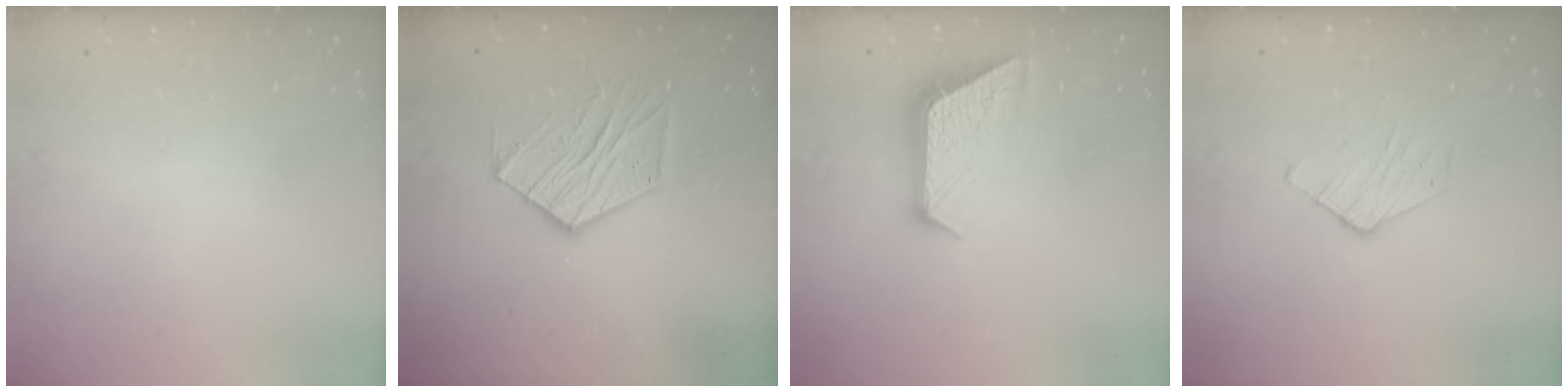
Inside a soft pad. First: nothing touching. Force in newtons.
{"total": 10.7, "press": 10.7, "slide": 0.5}
{"total": 9.9, "press": 9.9, "slide": 0.5}
{"total": 4.1, "press": 4.1, "slide": 0.5}